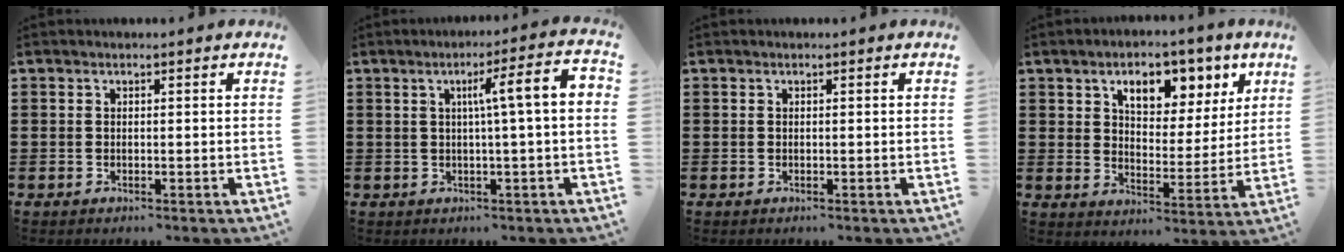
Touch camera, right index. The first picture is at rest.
{"total": 6.6, "force": [0.6, 0.2, 6.6], "torque": [-0.107, -0.005, -0.001]}
{"total": 0.0}
{"total": 7.8, "force": [4.8, 4.2, 4.5], "torque": [-0.081, -0.006, 0.077]}